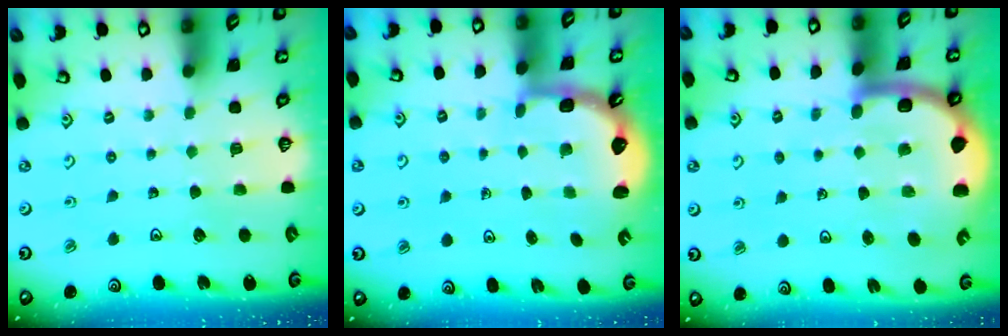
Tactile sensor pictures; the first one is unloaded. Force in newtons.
{"total": 2.5, "press": 2.1, "slide": 1.3}
{"total": 7.8, "press": 7.6, "slide": 1.8}